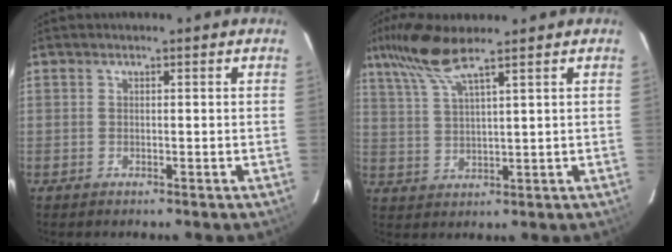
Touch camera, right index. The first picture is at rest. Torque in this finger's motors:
{"motor_torque": [0.10, 0.24, 0.17, 0.12]}